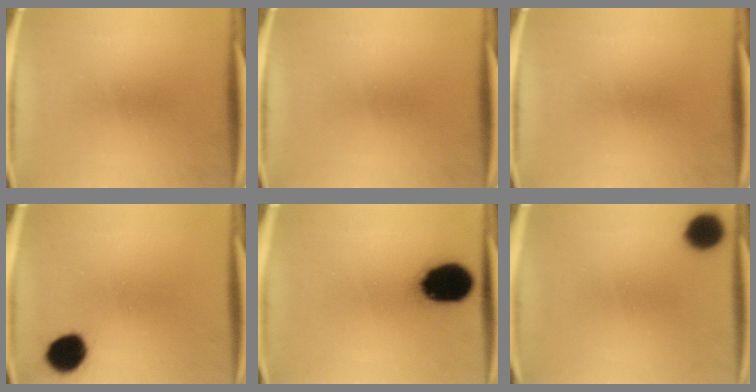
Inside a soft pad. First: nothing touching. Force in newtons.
{"total": 0.0}
{"total": 0.0}
{"total": 8.8}
{"total": 17.0}
{"total": 7.3}